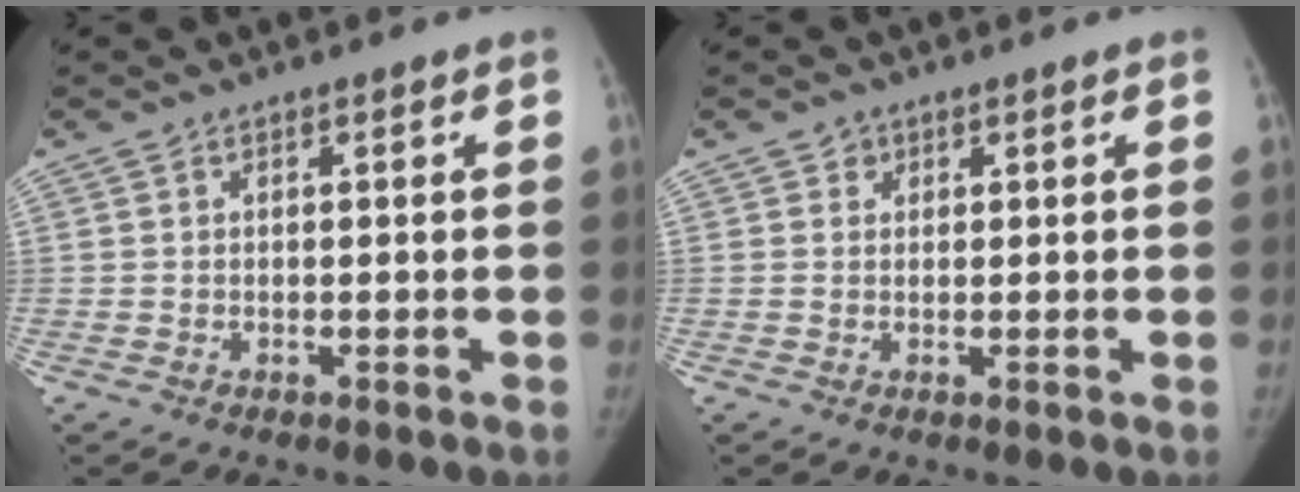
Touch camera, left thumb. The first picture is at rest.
{"total": 1.3, "force": [0.6, 1.1, 0.1], "torque": [0.015, -0.001, 0.005]}